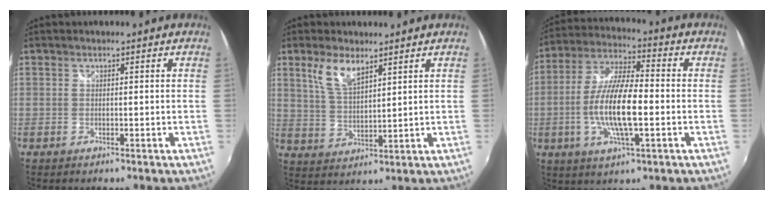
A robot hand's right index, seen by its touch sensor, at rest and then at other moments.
{"total": 6.7, "force": [4.3, 2.4, 4.6], "torque": [-0.092, 0.002, 0.090]}
{"total": 13.9, "force": [-2.8, 3.7, 13.1], "torque": [-0.266, -0.004, -0.054]}